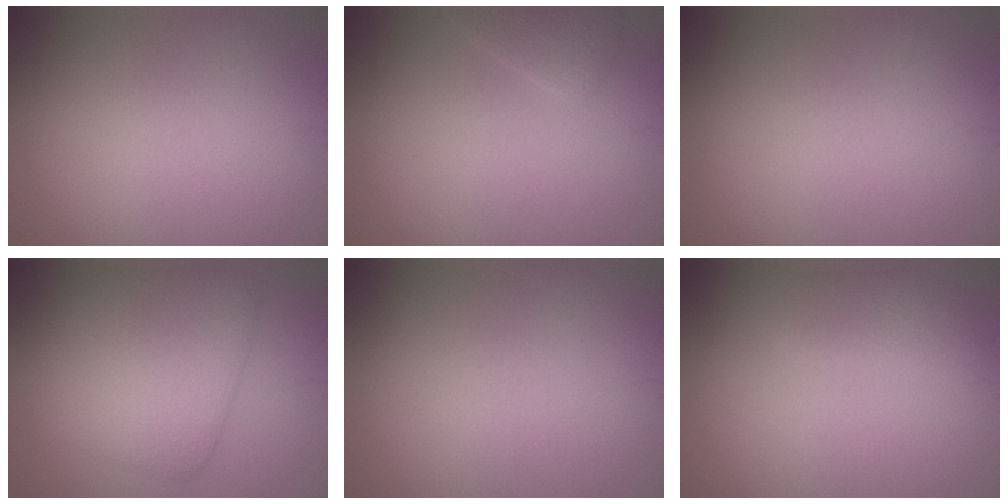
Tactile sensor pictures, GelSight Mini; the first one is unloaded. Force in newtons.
{"total": 1.6, "press": 1.6, "slide": 0.1}
{"total": 0.0}
{"total": 7.1, "press": 7.1, "slide": 0.2}
{"total": 0.0}
{"total": 2.4, "press": 2.3, "slide": 0.1}